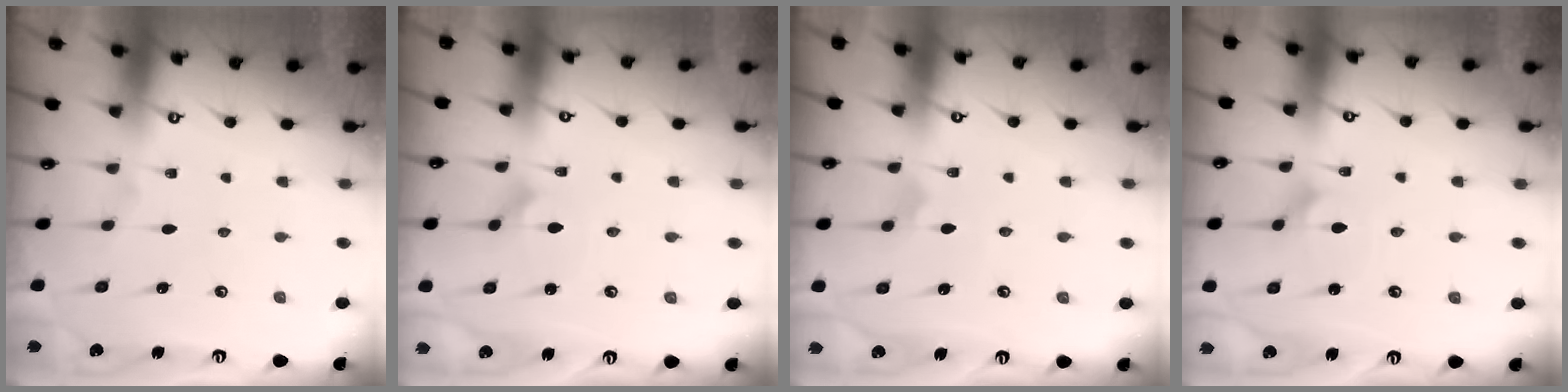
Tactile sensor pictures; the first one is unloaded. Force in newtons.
{"total": 2.4, "press": 2.4, "slide": 0.1}
{"total": 3.8, "press": 3.8, "slide": 0.5}
{"total": 2.1, "press": 2.1, "slide": 0.1}